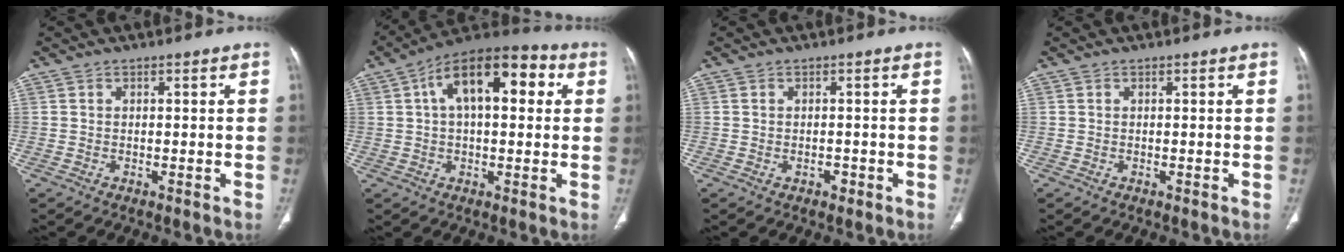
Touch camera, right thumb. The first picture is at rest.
{"total": 16.3, "force": [4.5, 8.1, 13.5], "torque": [-0.185, 0.032, 0.062]}
{"total": 1.0, "force": [-0.3, 0.7, 0.6], "torque": [-0.006, 0.004, -0.002]}
{"total": 0.0}